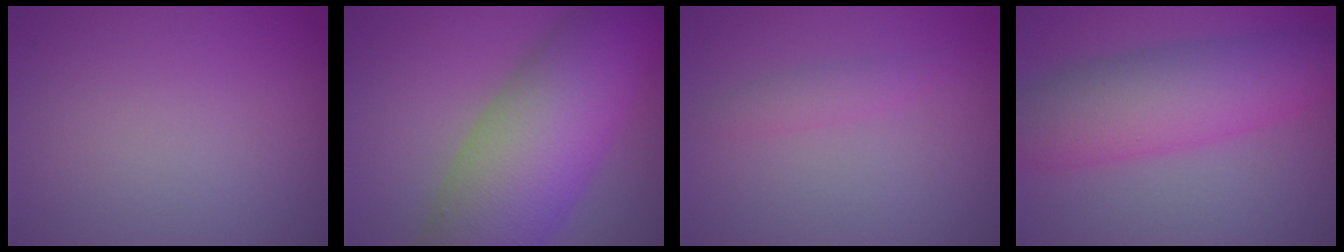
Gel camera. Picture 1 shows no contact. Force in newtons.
{"total": 13.6, "press": 13.6, "slide": 0.5}
{"total": 1.3, "press": 1.3, "slide": 0.1}
{"total": 7.8, "press": 7.8, "slide": 0.1}